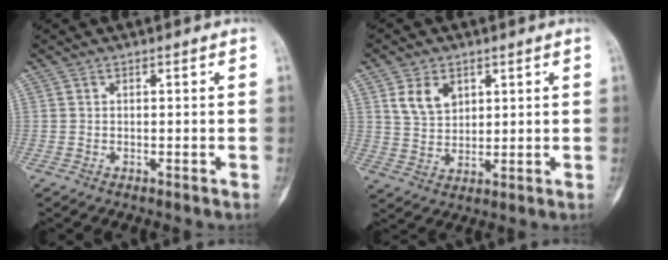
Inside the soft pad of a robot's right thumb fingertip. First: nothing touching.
{"total": 6.4, "force": [3.0, 4.4, 3.6], "torque": [-0.046, -0.017, 0.061]}